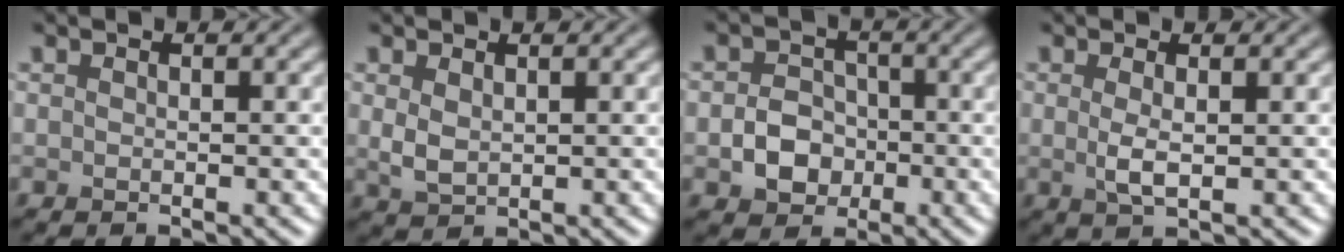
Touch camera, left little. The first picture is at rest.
{"total": 1.8, "force": [0.6, 1.1, 1.3], "torque": [-0.031, -0.002, 0.017]}
{"total": 3.4, "force": [-1.0, 2.8, 1.6], "torque": [-0.021, 0.002, -0.022]}
{"total": 1.9, "force": [0.2, 0.5, 1.8], "torque": [-0.037, -0.002, 0.004]}